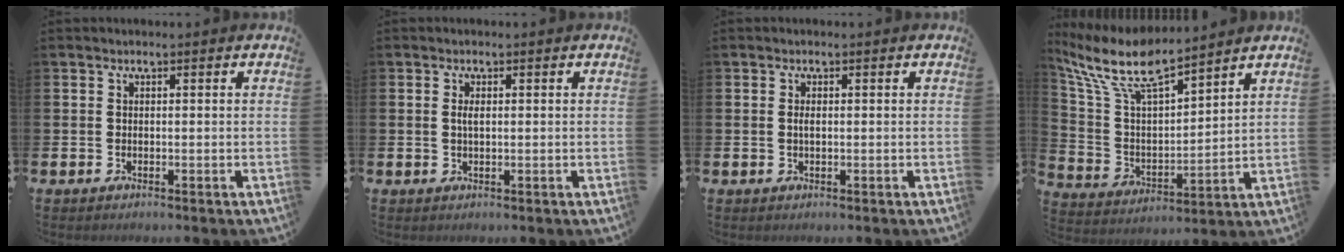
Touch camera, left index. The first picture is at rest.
{"total": 1.4, "force": [0.3, 0.5, 1.2], "torque": [-0.022, 0.003, 0.003]}
{"total": 0.9, "force": [0.1, 0.3, 0.8], "torque": [-0.014, 0.001, 0.001]}
{"total": 10.0, "force": [8.4, 2.3, 4.8], "torque": [-0.135, -0.048, 0.145]}